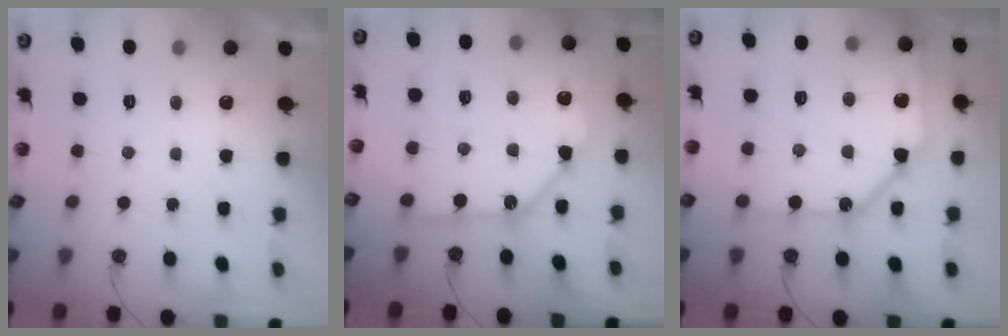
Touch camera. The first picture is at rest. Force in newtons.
{"total": 14.5, "press": 14.4, "slide": 1.5}
{"total": 18.0, "press": 17.9, "slide": 1.5}